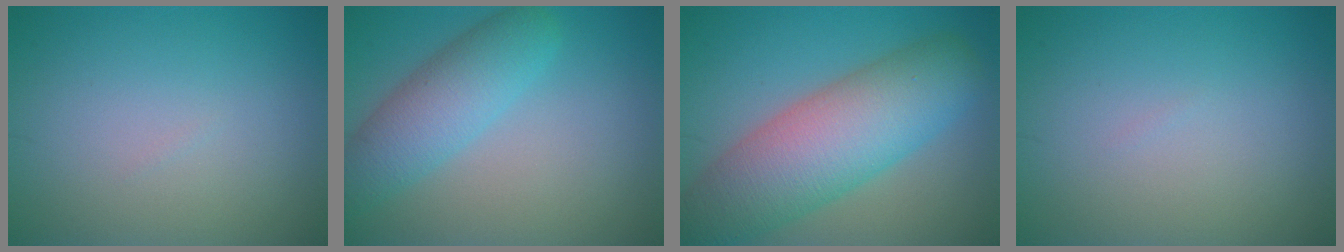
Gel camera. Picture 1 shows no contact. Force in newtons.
{"total": 4.9, "press": 4.9, "slide": 0.2}
{"total": 9.8, "press": 9.8, "slide": 0.4}
{"total": 0.0}